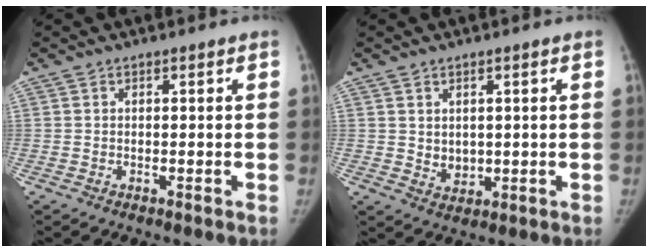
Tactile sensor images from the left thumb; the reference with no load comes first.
{"total": 3.3, "force": [1.0, 2.6, 1.8], "torque": [-0.020, -0.014, 0.029]}